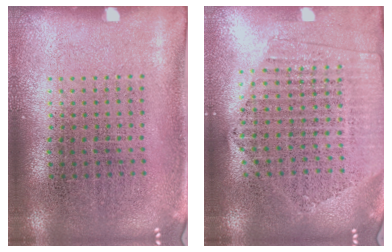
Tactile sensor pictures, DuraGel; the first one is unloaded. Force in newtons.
{"total": 2.0, "press": 1.8, "slide": 0.9}